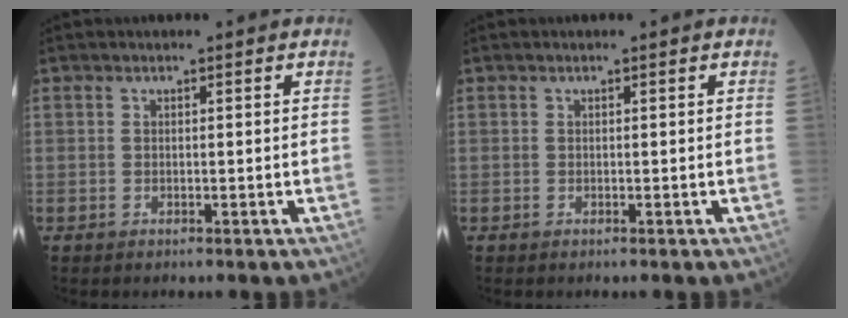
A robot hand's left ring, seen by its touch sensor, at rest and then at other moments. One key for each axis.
{"total": 0.0}